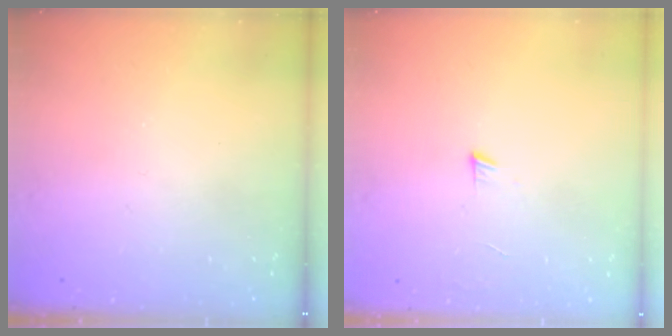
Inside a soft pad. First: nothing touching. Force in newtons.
{"total": 4.0, "press": 3.9, "slide": 0.4}